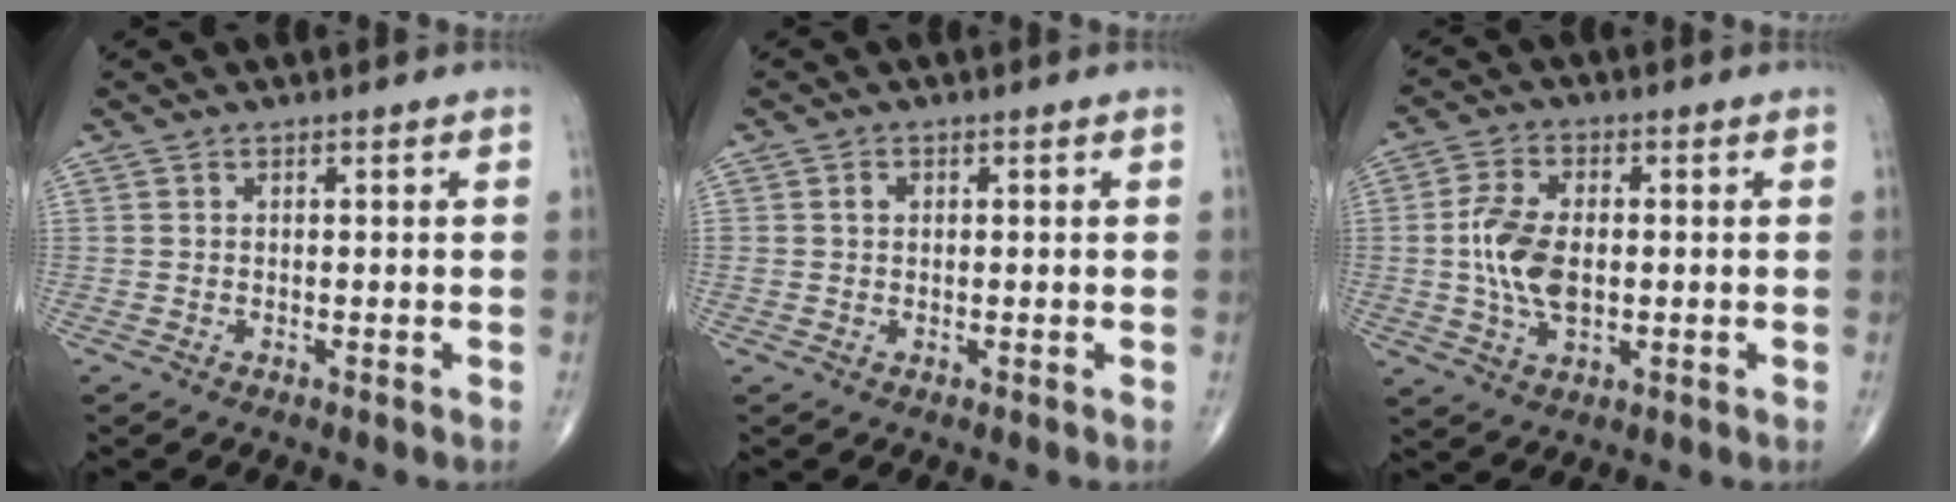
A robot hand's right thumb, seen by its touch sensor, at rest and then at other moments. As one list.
[{"total": 1.5, "force": [0.3, 1.2, 0.7], "torque": [-0.010, 0.003, 0.006]}, {"total": 9.8, "force": [-0.3, 5.6, 8.0], "torque": [-0.157, 0.003, -0.005]}]